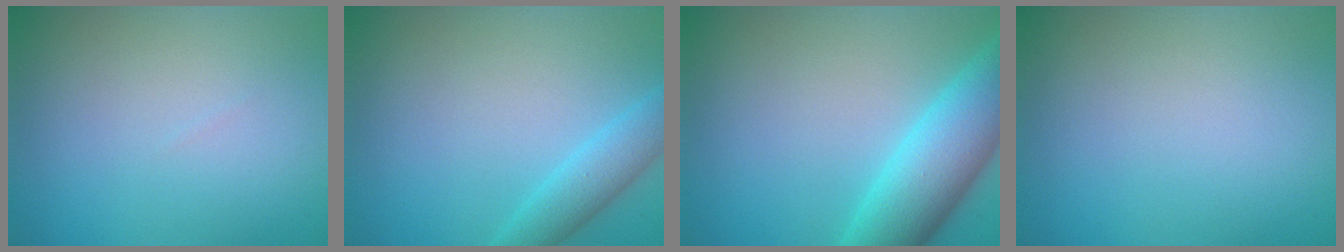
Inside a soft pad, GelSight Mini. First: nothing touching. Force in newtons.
{"total": 2.9, "press": 2.9, "slide": 0.2}
{"total": 7.2, "press": 7.2, "slide": 0.2}
{"total": 0.0}